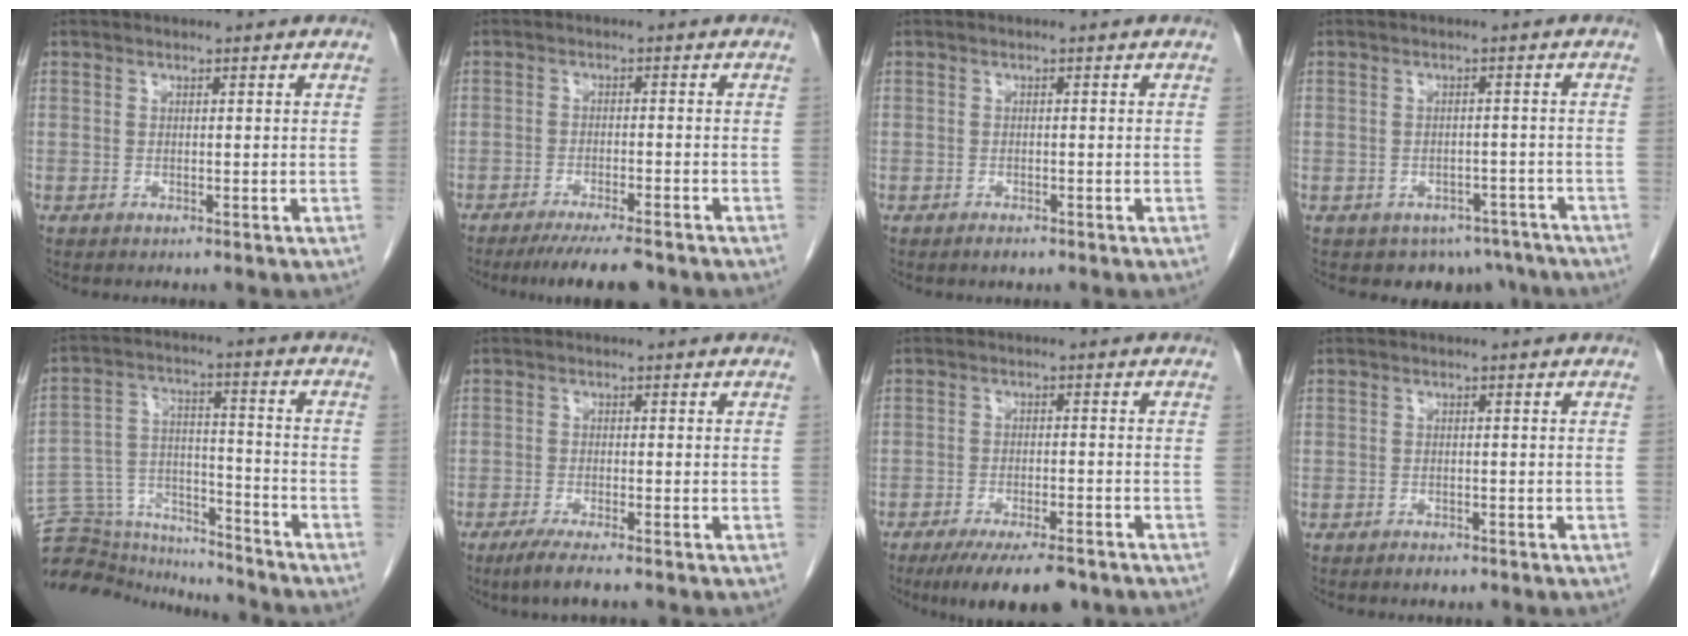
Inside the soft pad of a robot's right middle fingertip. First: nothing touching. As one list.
[{"total": 7.7, "force": [-6.4, 0.6, 4.2], "torque": [-0.059, -0.016, -0.100]}, {"total": 1.0, "force": [-0.8, 0.4, 0.5], "torque": [-0.010, -0.001, -0.009]}, {"total": 6.2, "force": [-4.8, 4.0, 0.6], "torque": [0.011, 0.009, -0.056]}, {"total": 16.5, "force": [-15.9, 3.5, 3.0], "torque": [-0.056, 0.042, -0.248]}, {"total": 3.3, "force": [-2.3, 0.0, 2.3], "torque": [-0.046, -0.010, -0.043]}, {"total": 10.3, "force": [-7.8, 2.4, 6.2], "torque": [-0.091, -0.015, -0.119]}, {"total": 1.2, "force": [-0.9, 0.5, 0.5], "torque": [-0.012, -0.001, -0.010]}]